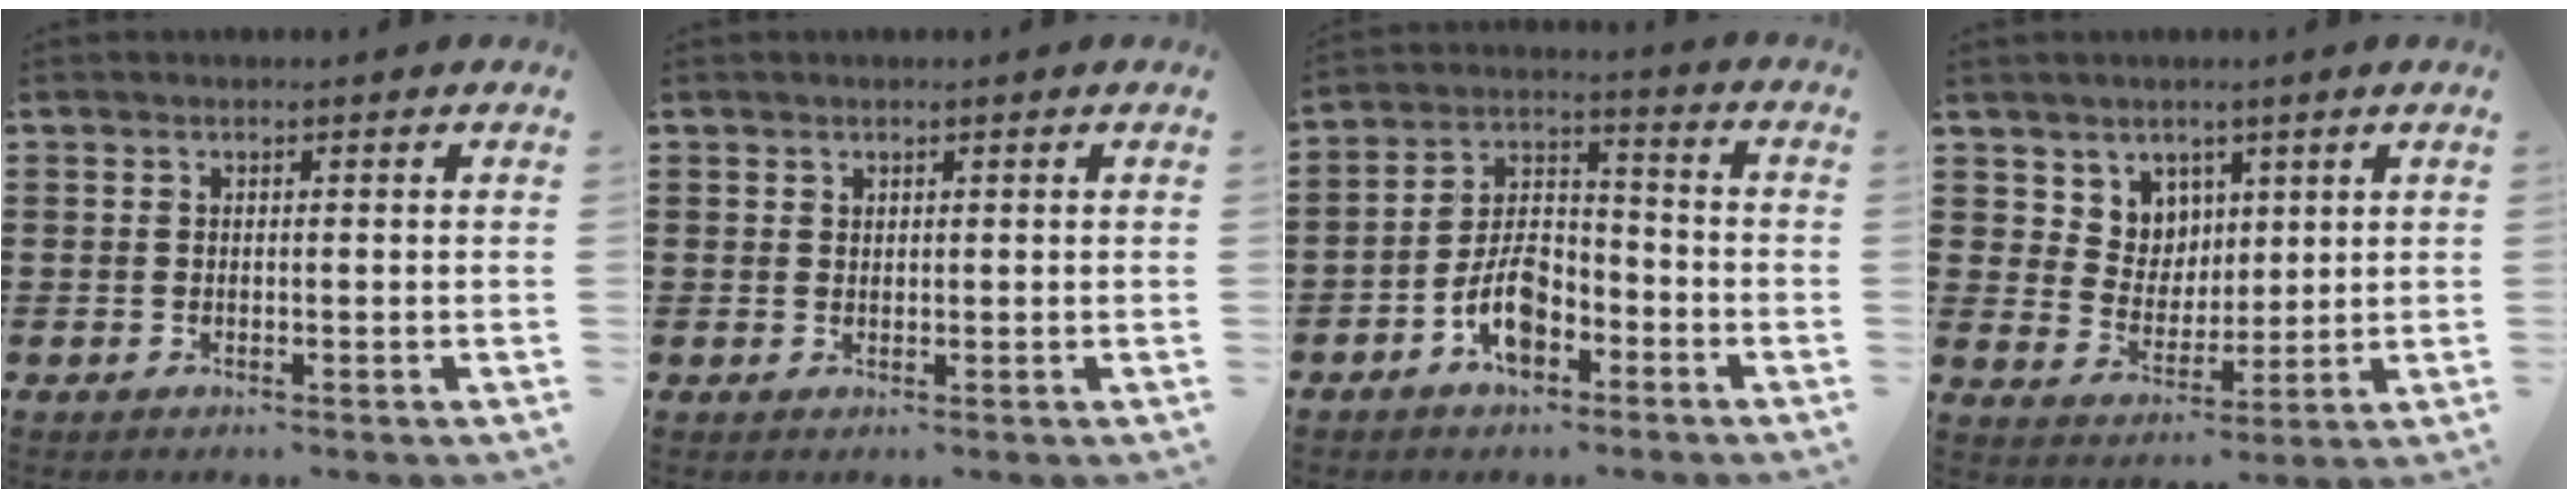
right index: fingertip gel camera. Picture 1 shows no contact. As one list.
[{"total": 0.8, "force": [0.6, 0.5, 0.1], "torque": [-0.003, 0.001, 0.012]}, {"total": 7.6, "force": [-4.0, 4.1, 5.1], "torque": [-0.109, 0.012, -0.076]}, {"total": 5.9, "force": [3.8, 4.6, -0.1], "torque": [-0.031, -0.004, 0.072]}]